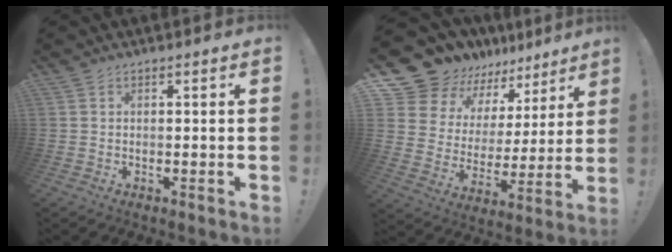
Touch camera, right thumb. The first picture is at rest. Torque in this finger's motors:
{"motor_torque": [0.02, 0.53, 0.57, 0.50, 0.03]}